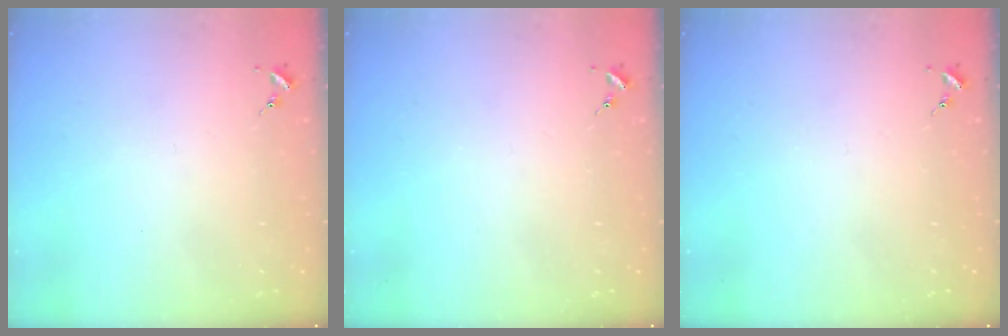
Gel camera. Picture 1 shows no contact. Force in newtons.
{"total": 0.0}
{"total": 0.0}